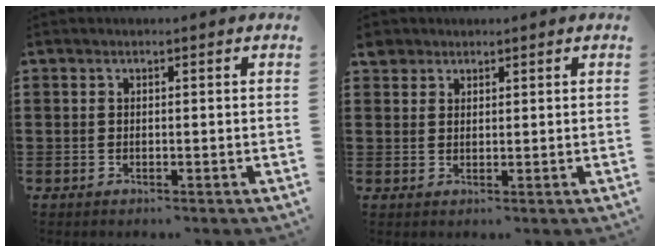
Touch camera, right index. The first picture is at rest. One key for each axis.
{"total": 2.3, "fx": 1.8, "fy": 1.4, "fz": 0.1, "tx": -0.009, "ty": 0.011, "tz": 0.036}